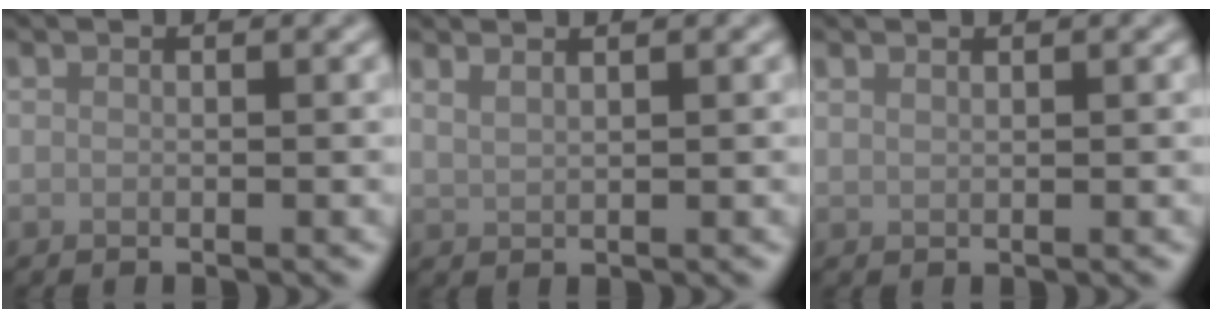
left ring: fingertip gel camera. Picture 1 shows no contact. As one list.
[{"total": 1.7, "force": [1.4, 0.6, 0.8], "torque": [-0.009, 0.003, 0.018]}, {"total": 0.8, "force": [0.8, 0.1, 0.3], "torque": [-0.003, -0.001, 0.011]}]